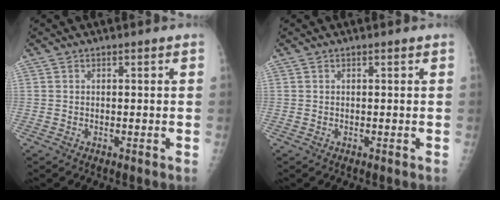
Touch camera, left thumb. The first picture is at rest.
{"total": 0.0}